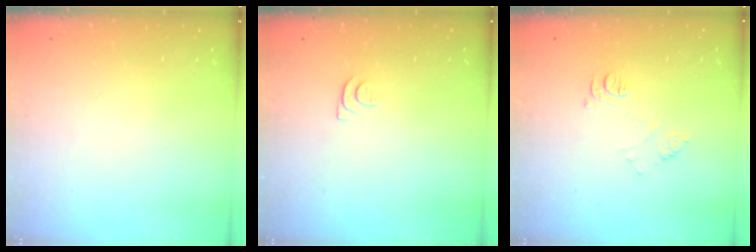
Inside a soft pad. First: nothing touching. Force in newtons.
{"total": 4.1, "press": 4.0, "slide": 0.6}
{"total": 7.2, "press": 7.2, "slide": 0.7}